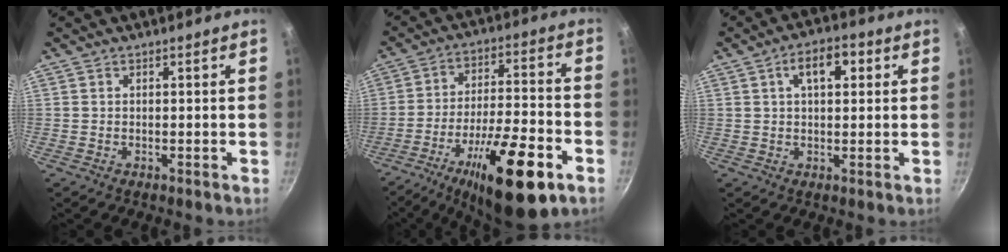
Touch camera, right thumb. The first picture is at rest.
{"total": 21.9, "force": [-10.8, 6.6, 17.9], "torque": [-0.269, 0.042, -0.165]}
{"total": 7.2, "force": [2.2, 3.8, 5.6], "torque": [-0.068, 0.013, 0.028]}